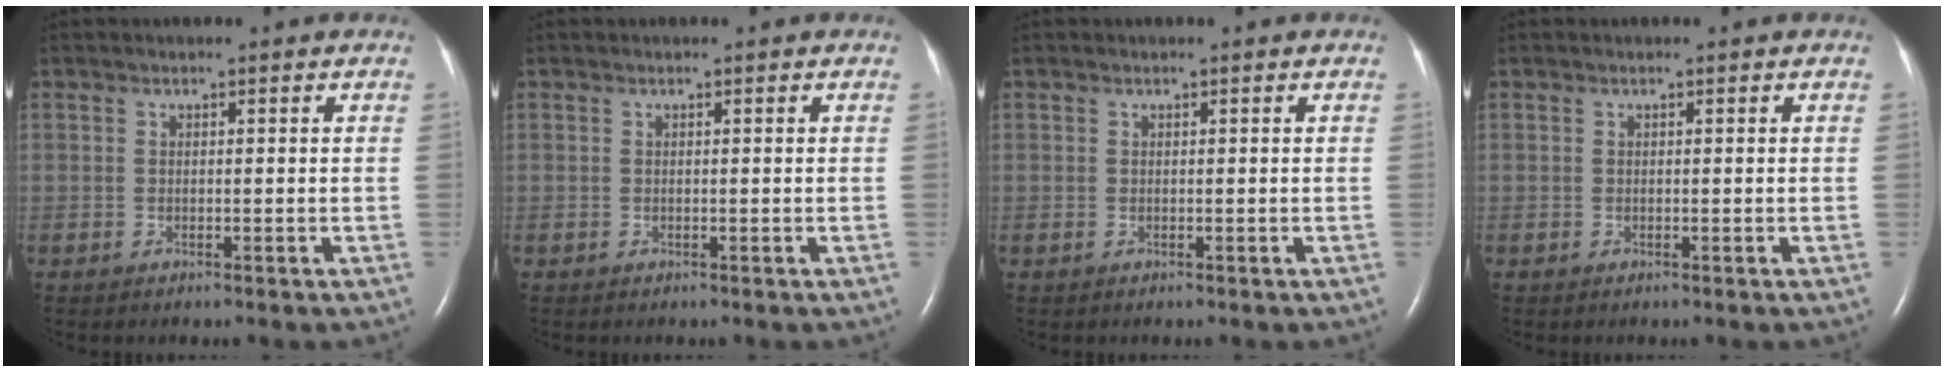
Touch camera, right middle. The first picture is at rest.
{"total": 0.0}
{"total": 0.0}
{"total": 0.0}